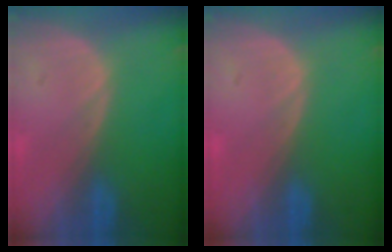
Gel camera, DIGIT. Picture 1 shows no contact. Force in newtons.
{"total": 0.5, "press": 0.1, "slide": 0.5}